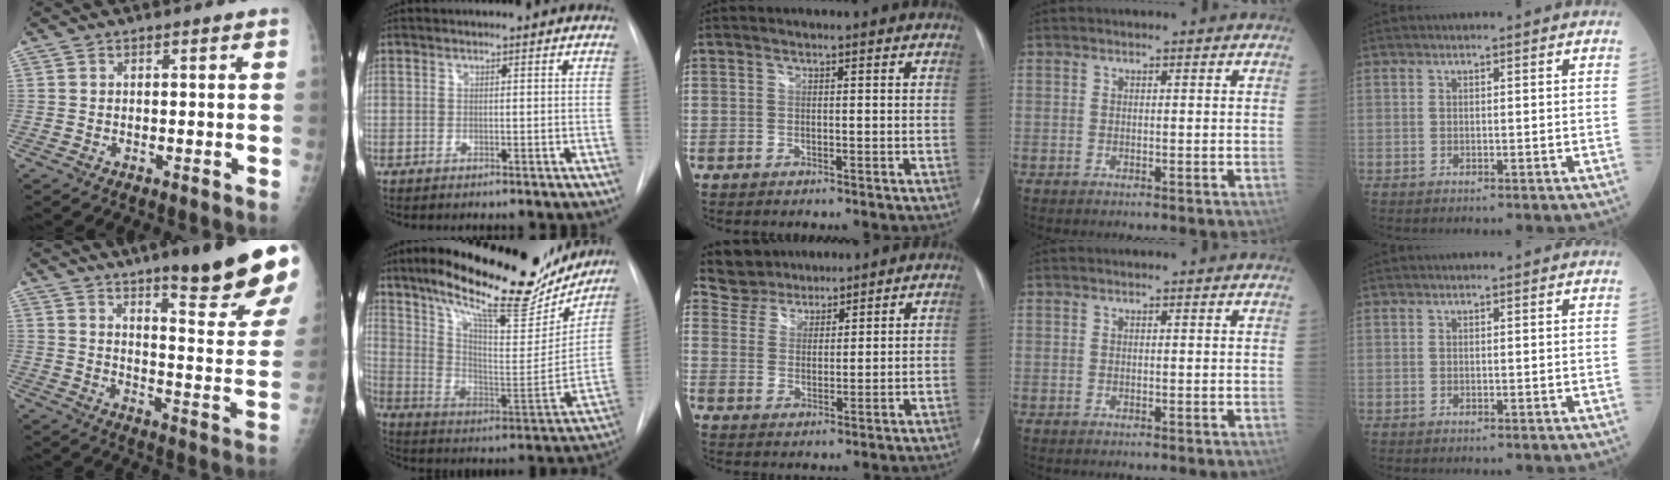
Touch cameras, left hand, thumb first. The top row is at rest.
{"thumb": {"total": 22.2, "force": [15.2, 2.9, 15.9], "torque": [-0.195, -0.083, 0.210]}, "index": {"total": 26.1, "force": [20.5, 7.2, 14.5], "torque": [-0.227, -0.017, 0.297]}, "middle": {"total": 6.0, "force": [5.4, 2.5, -0.7], "torque": [0.005, 0.014, 0.102]}}